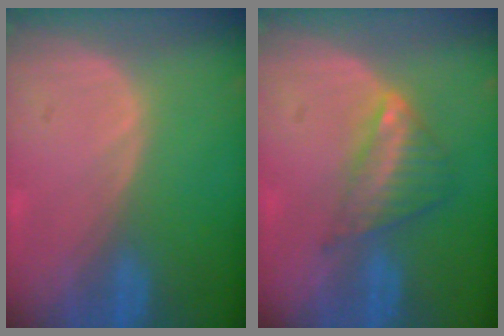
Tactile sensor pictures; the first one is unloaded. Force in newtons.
{"total": 6.1, "press": 5.3, "slide": 3.0}